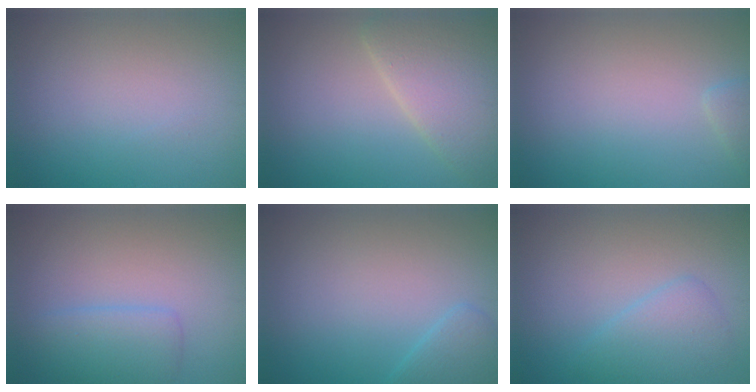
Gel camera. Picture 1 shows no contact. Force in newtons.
{"total": 5.7, "press": 5.7, "slide": 0.2}
{"total": 0.9, "press": 0.9, "slide": 0.1}
{"total": 2.8, "press": 2.8, "slide": 0.2}
{"total": 1.9, "press": 1.9, "slide": 0.1}
{"total": 2.8, "press": 2.8, "slide": 0.2}